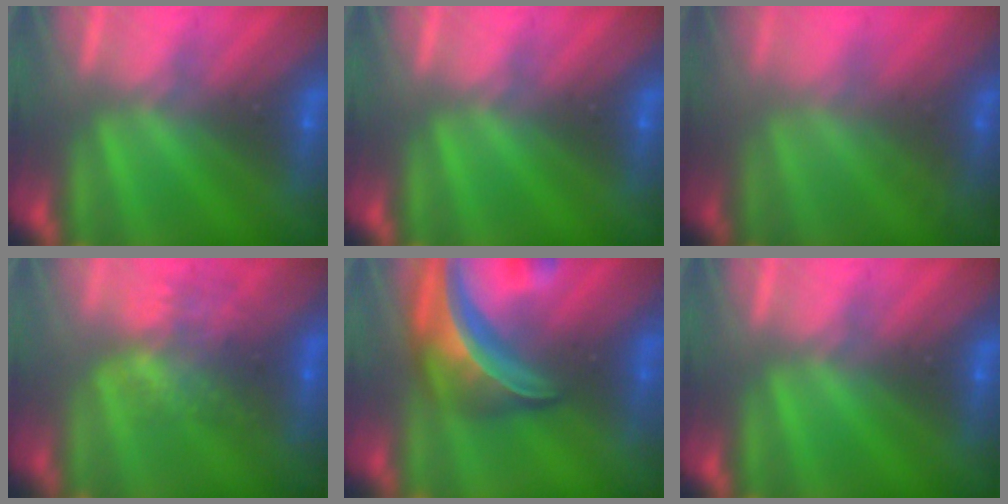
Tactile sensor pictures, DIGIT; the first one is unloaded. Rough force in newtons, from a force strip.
{"total": 0.0}
{"total": 1.6}
{"total": 5.8}
{"total": 9.6}
{"total": 0.0}